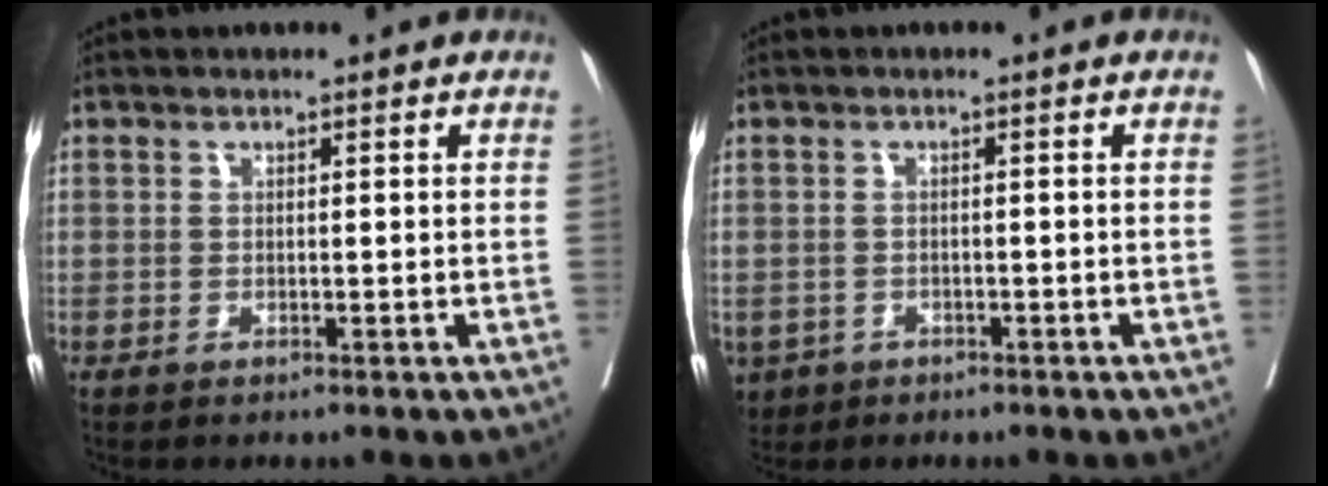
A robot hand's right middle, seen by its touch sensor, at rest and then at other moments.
{"total": 5.2, "force": [-2.9, 4.1, 1.4], "torque": [-0.032, 0.000, -0.043]}